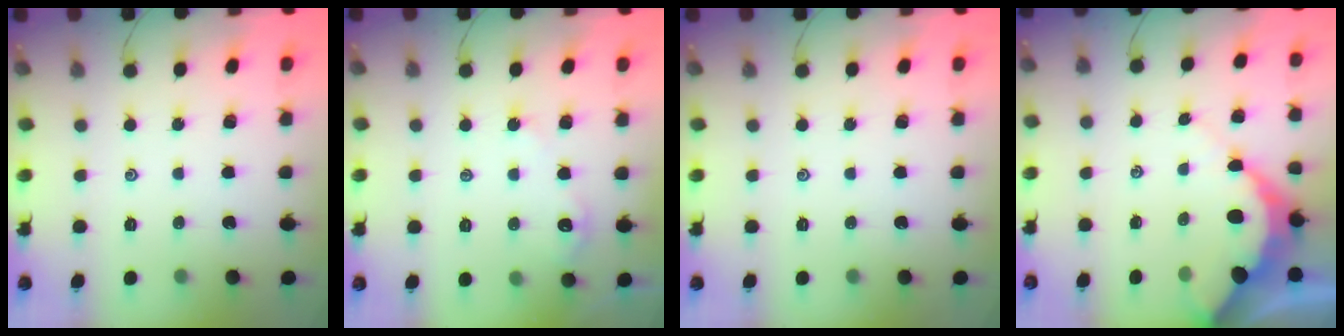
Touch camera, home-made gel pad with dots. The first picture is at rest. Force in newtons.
{"total": 2.7, "press": 2.7, "slide": 0.3}
{"total": 0.0}
{"total": 6.6, "press": 6.5, "slide": 0.7}